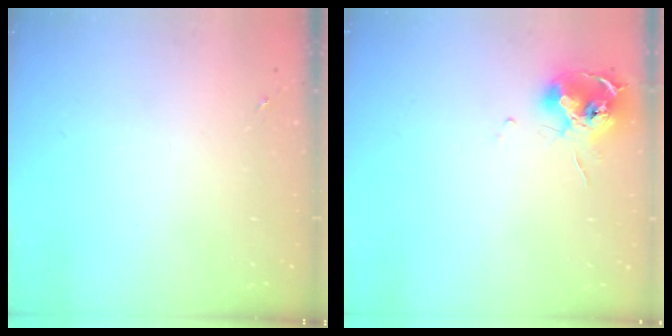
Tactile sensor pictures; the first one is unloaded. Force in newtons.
{"total": 11.5, "press": 11.4, "slide": 0.6}